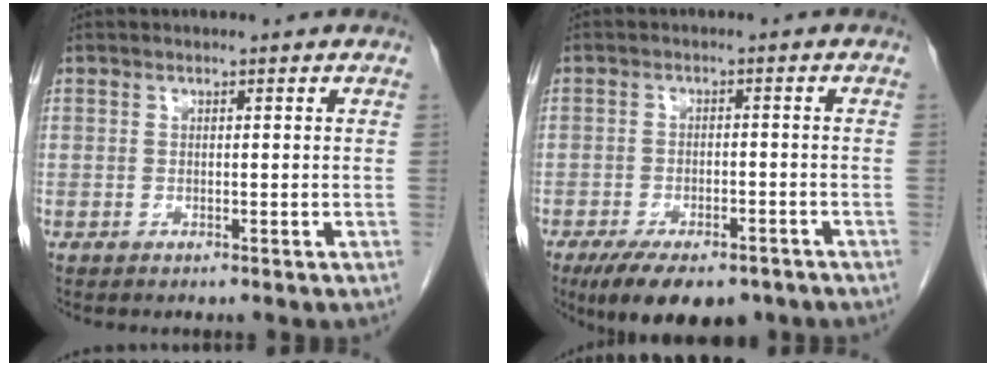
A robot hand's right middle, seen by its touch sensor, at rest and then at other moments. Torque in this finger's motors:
{"motor_torque": [1.18, -0.96, 0.16, 0.05]}